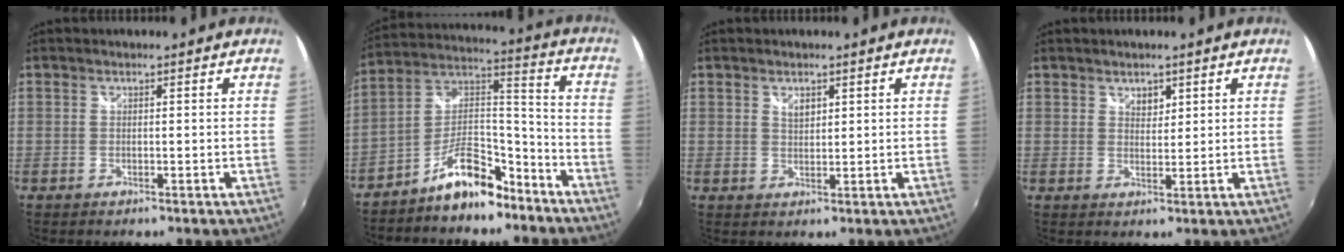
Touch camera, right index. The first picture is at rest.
{"total": 11.9, "force": [-8.5, 4.5, 7.0], "torque": [-0.132, 0.049, -0.139]}
{"total": 2.2, "force": [1.2, 1.2, 1.3], "torque": [-0.017, 0.001, 0.022]}
{"total": 2.3, "force": [1.5, 1.5, 0.8], "torque": [-0.008, 0.002, 0.026]}